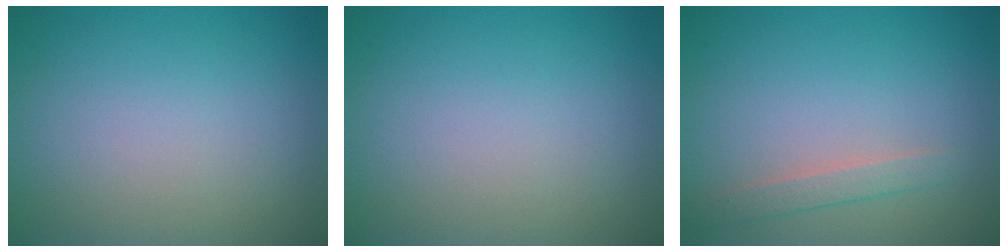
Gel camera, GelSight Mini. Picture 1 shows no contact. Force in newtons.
{"total": 0.0}
{"total": 1.6, "press": 1.6, "slide": 0.2}